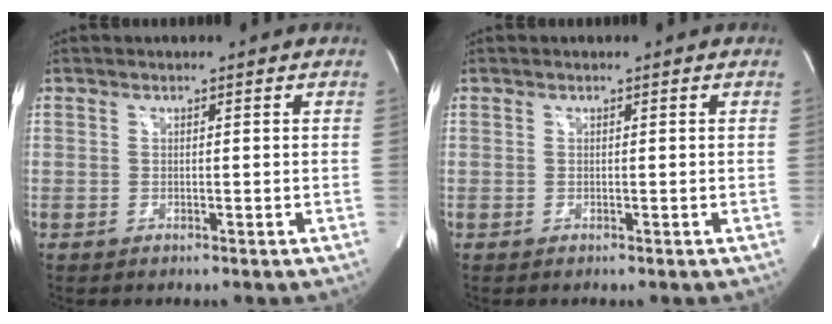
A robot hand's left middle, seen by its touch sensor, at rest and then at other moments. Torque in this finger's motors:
{"motor_torque": [0.00, 0.00, 0.04, 0.00]}